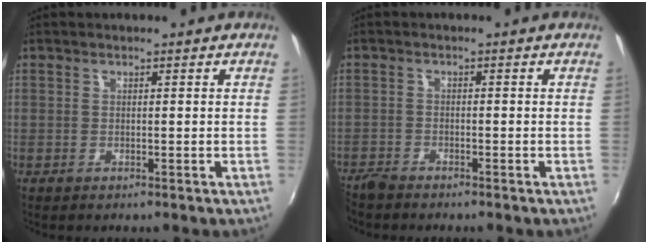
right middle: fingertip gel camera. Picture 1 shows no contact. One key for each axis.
{"total": 2.7, "fx": -2.5, "fy": 0.6, "fz": 0.6, "tx": -0.022, "ty": -0.010, "tz": -0.053}